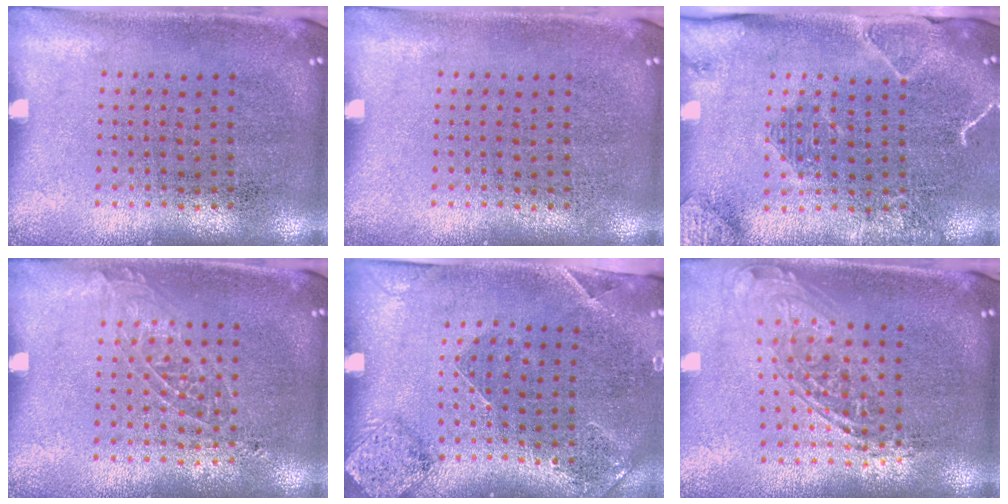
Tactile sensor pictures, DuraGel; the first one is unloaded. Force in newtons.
{"total": 0.0}
{"total": 2.0, "press": 2.0, "slide": 0.4}
{"total": 1.0, "press": 1.0, "slide": 0.3}
{"total": 1.5, "press": 1.4, "slide": 0.6}
{"total": 1.7, "press": 1.4, "slide": 1.0}